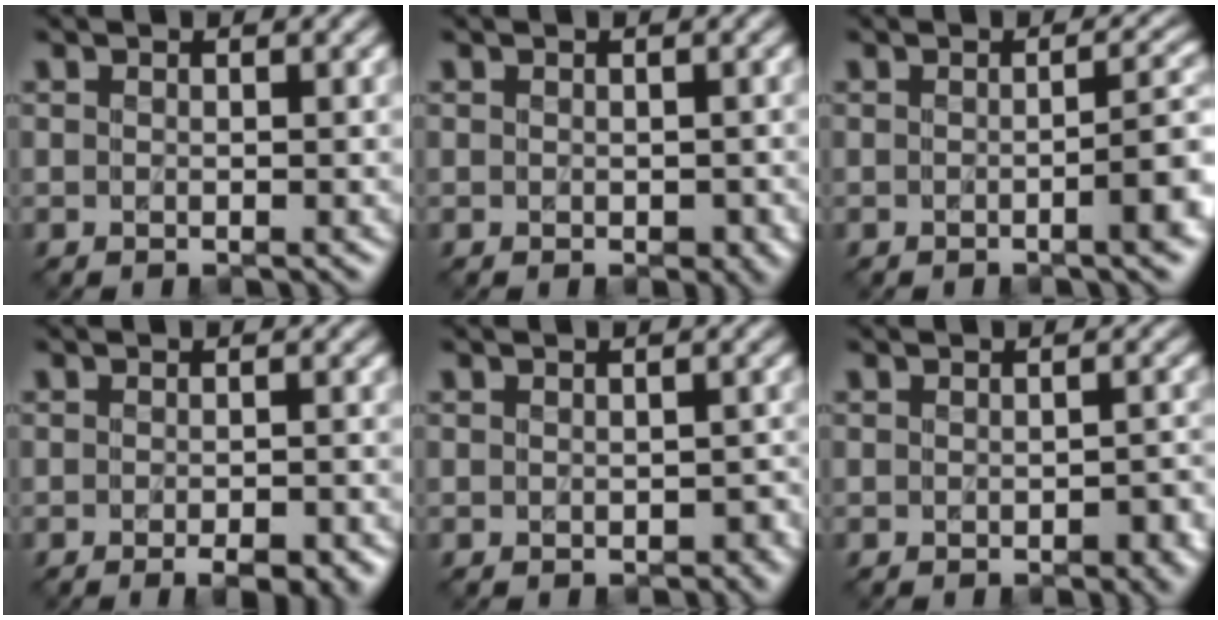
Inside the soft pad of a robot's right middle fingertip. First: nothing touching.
{"total": 1.3, "force": [-0.1, 0.9, 1.0], "torque": [-0.015, -0.003, 0.003]}
{"total": 3.7, "force": [-0.9, 0.8, 3.5], "torque": [-0.043, 0.007, -0.017]}
{"total": 4.0, "force": [-2.3, 1.5, 2.9], "torque": [-0.036, 0.005, -0.016]}
{"total": 1.2, "force": [-0.4, 0.9, 0.8], "torque": [-0.013, -0.006, -0.002]}
{"total": 2.3, "force": [-0.9, 1.0, 1.8], "torque": [-0.024, -0.002, -0.007]}